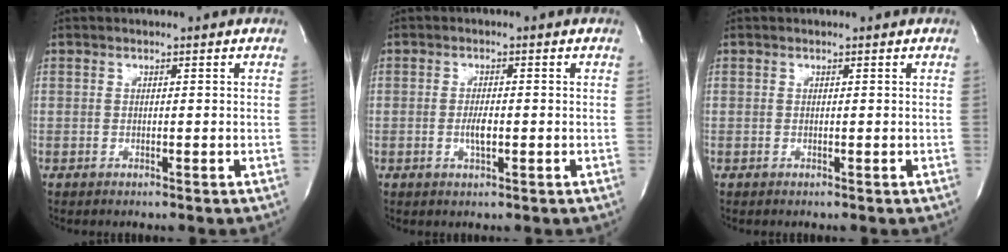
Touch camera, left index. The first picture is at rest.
{"total": 2.4, "force": [-0.7, 0.6, 2.3], "torque": [-0.048, -0.003, -0.010]}
{"total": 0.0}